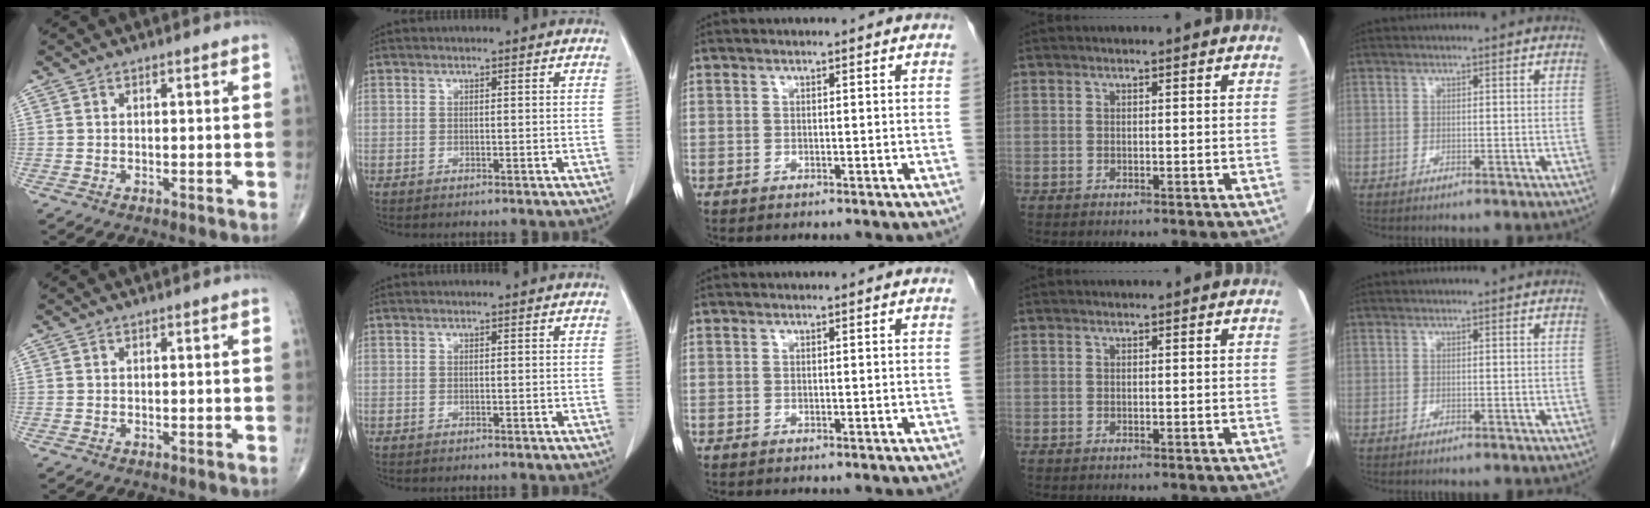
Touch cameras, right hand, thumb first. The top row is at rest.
{}